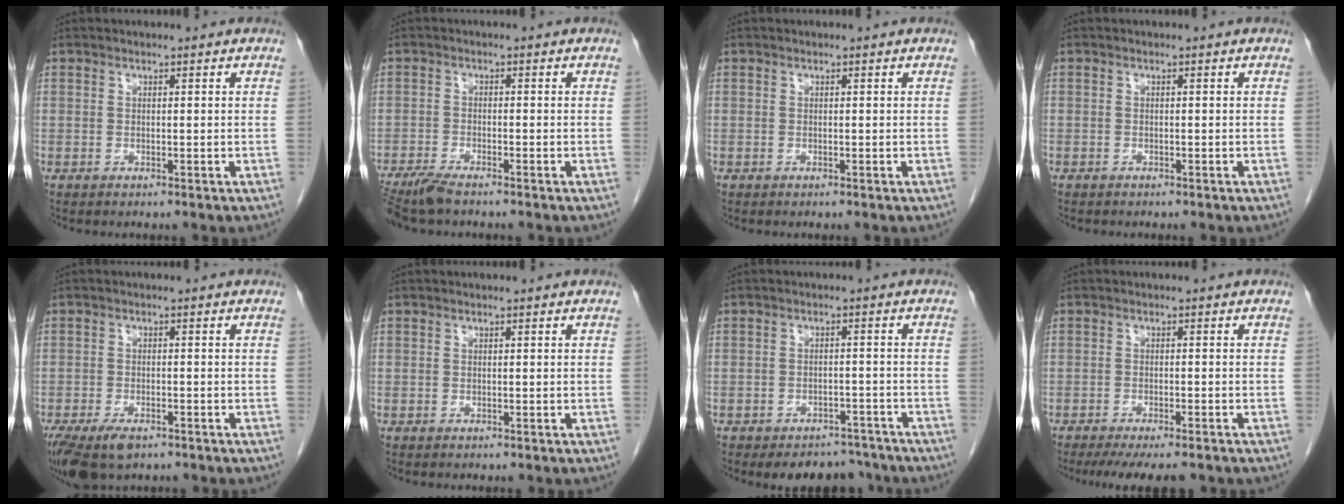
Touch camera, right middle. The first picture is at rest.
{"total": 5.1, "force": [-4.2, 0.7, 2.7], "torque": [-0.051, -0.013, -0.078]}
{"total": 0.0}
{"total": 0.8, "force": [-0.6, 0.4, 0.0], "torque": [-0.011, 0.001, -0.012]}
{"total": 7.6, "force": [-5.2, 3.3, 4.6], "torque": [-0.086, -0.012, -0.086]}
{"total": 0.0}
{"total": 6.8, "force": [-6.0, 3.0, 1.2], "torque": [0.005, 0.007, -0.078]}
{"total": 8.9, "force": [-7.3, 1.8, 4.8], "torque": [-0.060, -0.012, -0.104]}